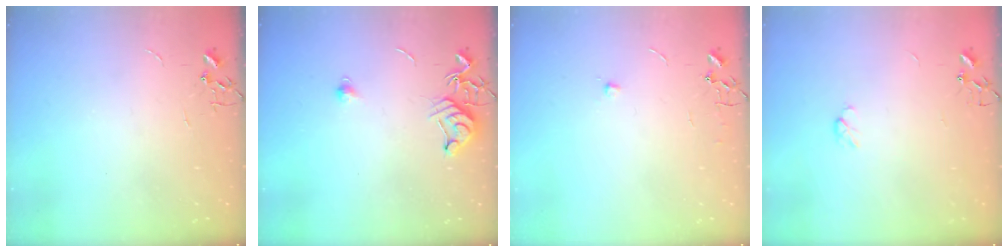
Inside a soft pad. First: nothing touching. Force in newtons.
{"total": 7.8, "press": 7.7, "slide": 0.8}
{"total": 5.1, "press": 5.1, "slide": 0.6}
{"total": 3.3, "press": 3.3, "slide": 0.6}